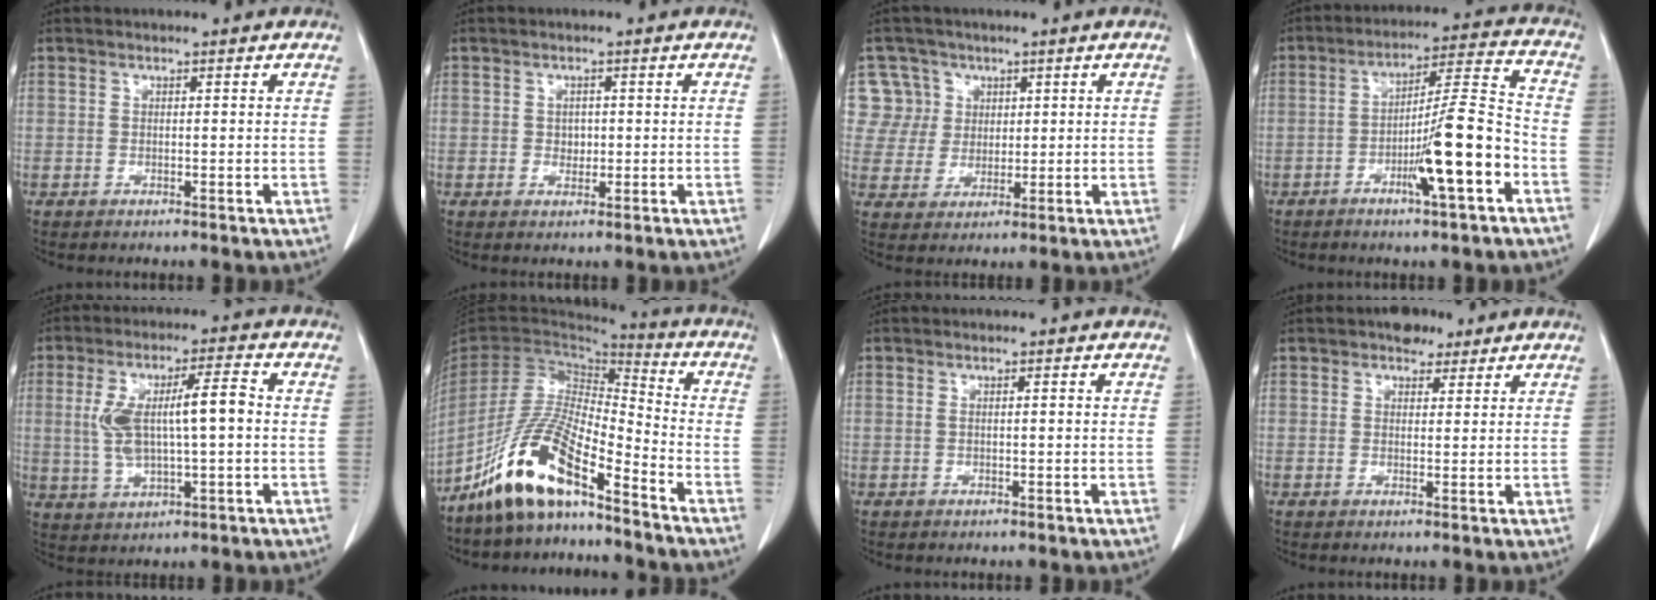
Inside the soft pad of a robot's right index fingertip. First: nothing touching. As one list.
[{"total": 1.6, "force": [0.0, 1.3, 0.9], "torque": [-0.014, 0.002, 0.003]}, {"total": 6.7, "force": [2.6, 6.2, -0.3], "torque": [0.016, 0.013, 0.057]}, {"total": 12.2, "force": [-4.7, 0.2, 11.2], "torque": [-0.184, 0.004, -0.076]}, {"total": 10.4, "force": [0.5, 2.6, 10.1], "torque": [-0.200, 0.023, 0.015]}, {"total": 13.4, "force": [-9.4, 2.8, 9.2], "torque": [-0.187, 0.000, -0.178]}, {"total": 0.8, "force": [0.1, 0.2, 0.8], "torque": [-0.016, 0.003, 0.004]}, {"total": 3.2, "force": [2.3, 1.9, 1.2], "torque": [-0.016, 0.008, 0.033]}]